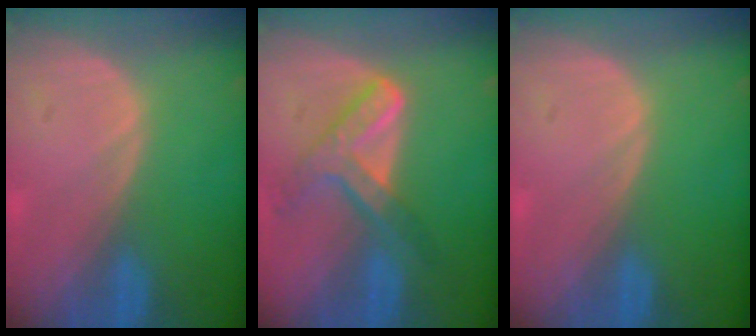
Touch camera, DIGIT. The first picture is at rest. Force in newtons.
{"total": 7.2, "press": 6.2, "slide": 3.8}
{"total": 0.0}